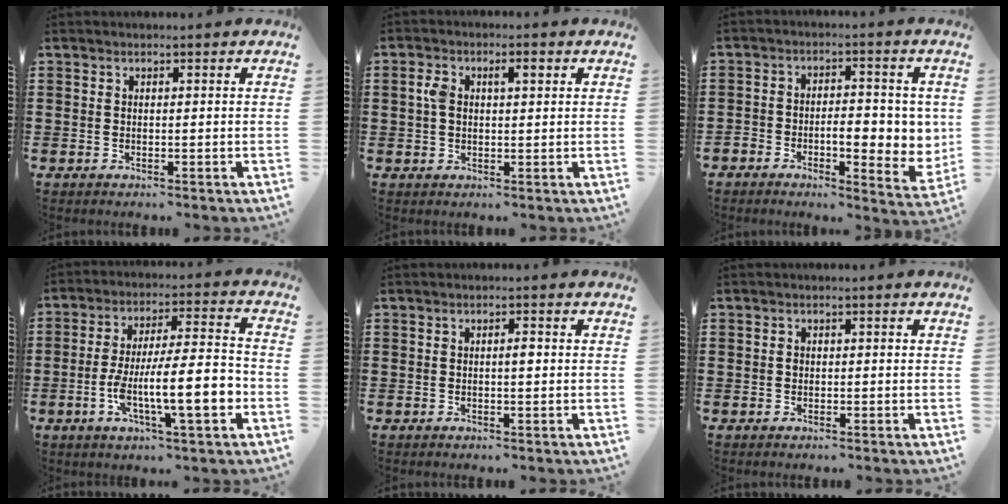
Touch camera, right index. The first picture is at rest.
{"total": 3.7, "force": [0.9, 1.7, 3.1], "torque": [-0.065, 0.012, 0.013]}
{"total": 6.6, "force": [-1.3, 3.5, 5.4], "torque": [-0.076, 0.002, -0.030]}
{"total": 12.5, "force": [-4.2, 3.0, 11.4], "torque": [-0.201, 0.001, -0.079]}
{"total": 1.2, "force": [0.1, 0.3, 1.2], "torque": [-0.023, 0.000, 0.000]}
{"total": 0.8, "force": [-0.1, 0.5, 0.6], "torque": [-0.015, 0.001, -0.002]}